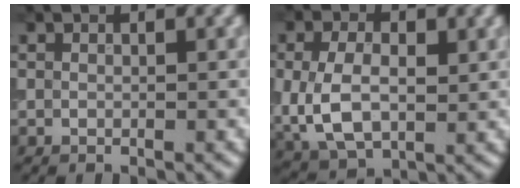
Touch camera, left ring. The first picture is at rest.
{"total": 6.2, "force": [0.0, 4.2, 4.6], "torque": [-0.104, -0.003, -0.001]}